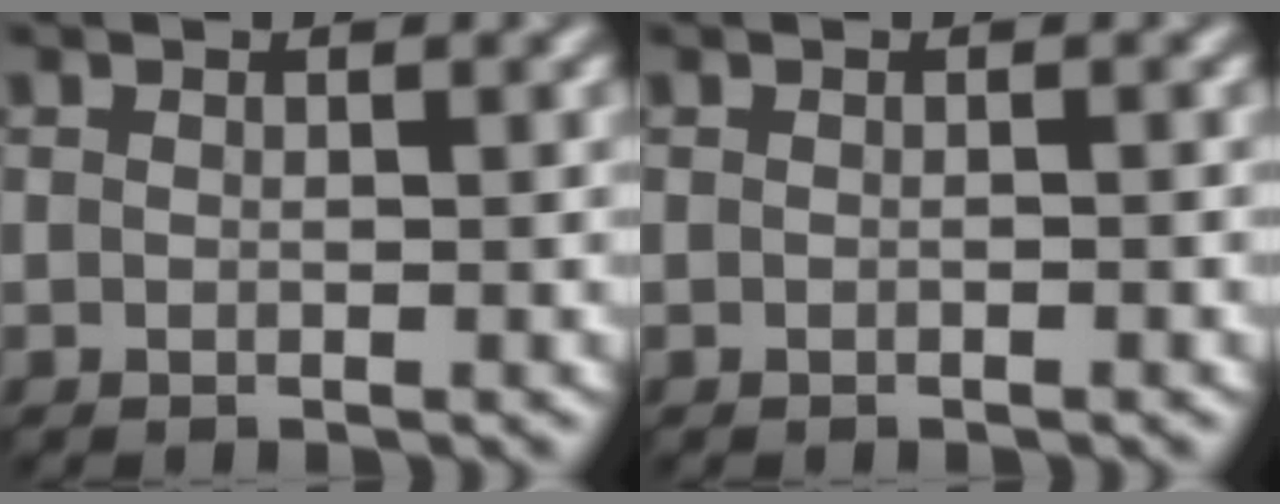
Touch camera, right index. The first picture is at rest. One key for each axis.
{"total": 1.1, "fx": -0.2, "fy": 0.7, "fz": 0.9, "tx": 0.005, "ty": 0.007, "tz": -0.012}